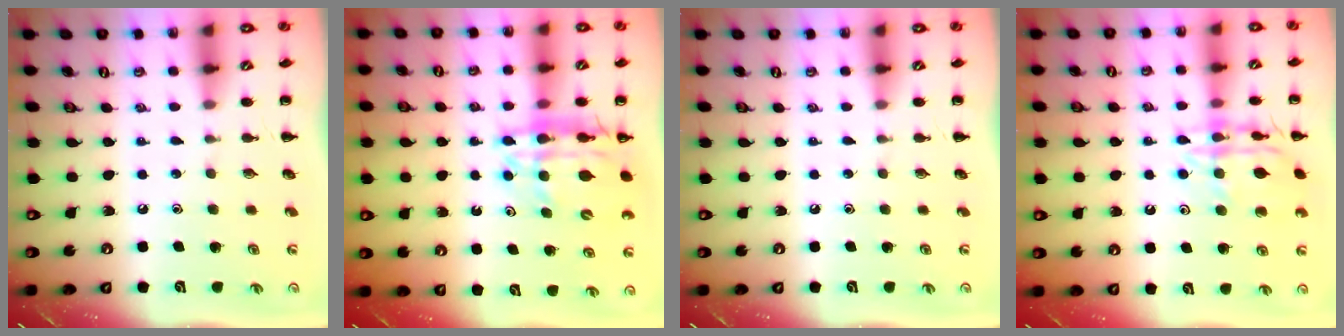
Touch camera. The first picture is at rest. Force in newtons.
{"total": 15.0, "press": 14.4, "slide": 4.2}
{"total": 0.0}
{"total": 14.3, "press": 14.3, "slide": 1.1}